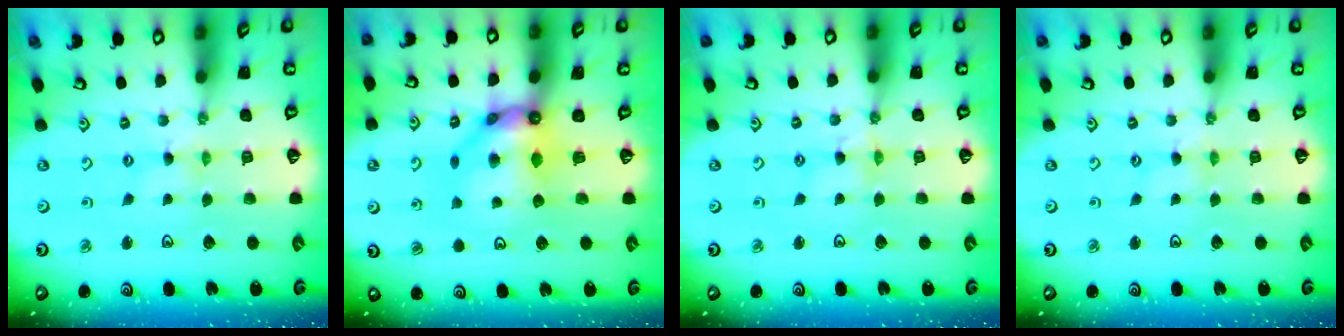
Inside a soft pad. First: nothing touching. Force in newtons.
{"total": 9.8, "press": 9.7, "slide": 0.7}
{"total": 2.4, "press": 2.4, "slide": 0.3}
{"total": 1.1, "press": 1.1, "slide": 0.1}